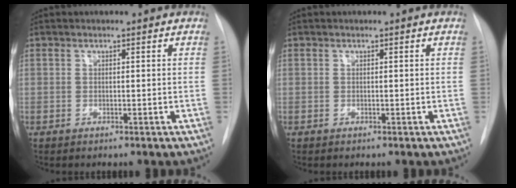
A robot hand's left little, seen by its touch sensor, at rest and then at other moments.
{"total": 0.0}